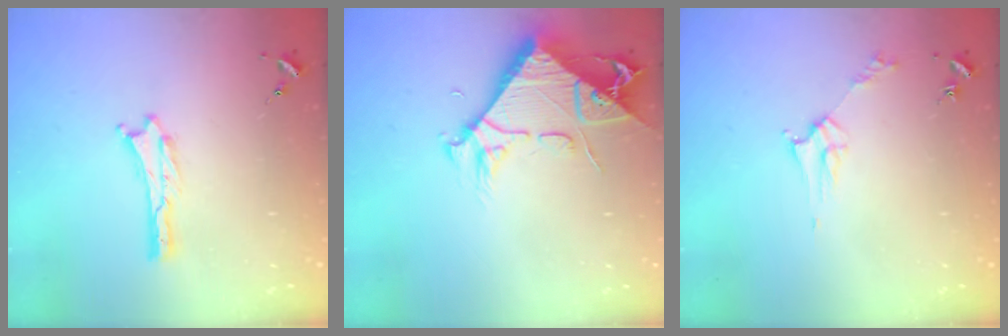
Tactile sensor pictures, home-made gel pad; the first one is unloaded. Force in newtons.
{"total": 6.8, "press": 6.8, "slide": 0.9}
{"total": 2.8, "press": 2.8, "slide": 0.3}